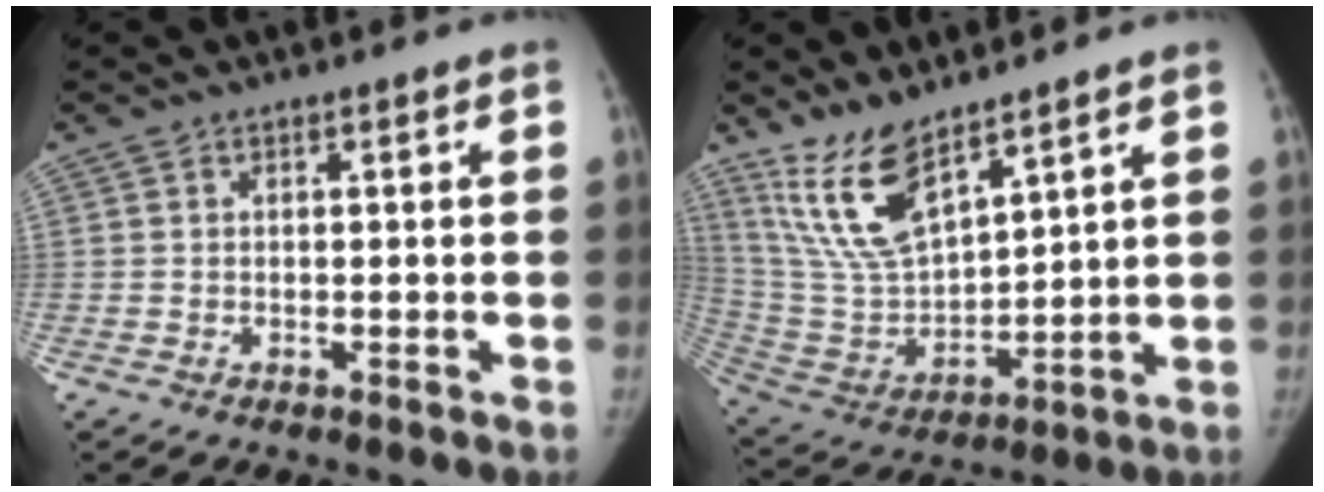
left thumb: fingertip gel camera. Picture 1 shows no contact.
{"total": 13.6, "force": [9.7, 4.9, 8.2], "torque": [-0.136, -0.055, 0.213]}